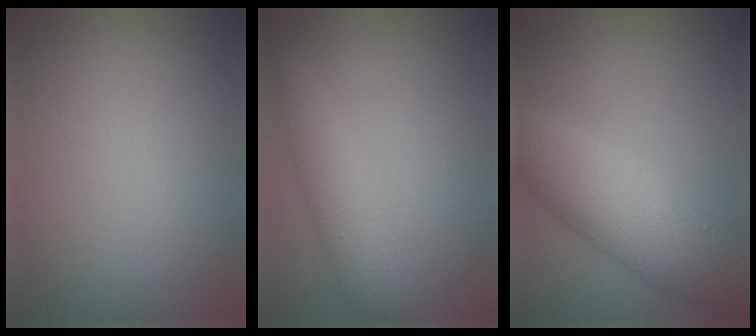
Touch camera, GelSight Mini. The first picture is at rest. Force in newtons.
{"total": 3.2, "press": 3.2, "slide": 0.1}
{"total": 7.4, "press": 7.4, "slide": 0.2}